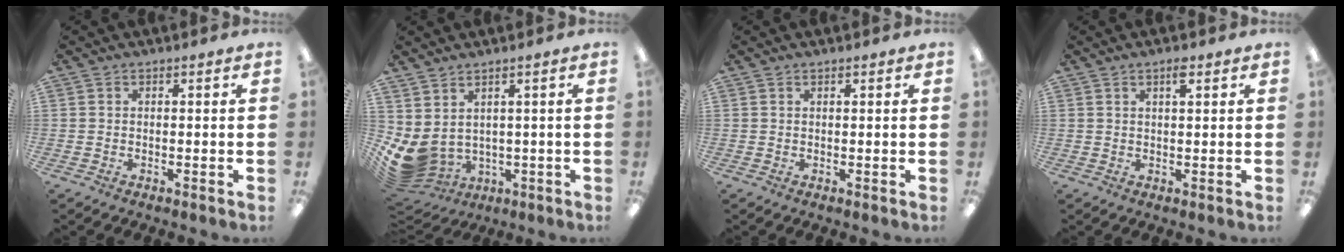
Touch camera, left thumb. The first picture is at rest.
{"total": 6.2, "force": [0.3, 4.6, 4.1], "torque": [-0.117, -0.026, 0.011]}
{"total": 0.5, "force": [0.4, 0.2, 0.3], "torque": [-0.006, 0.003, 0.007]}
{"total": 2.4, "force": [1.6, 0.6, 1.7], "torque": [-0.030, -0.001, 0.026]}